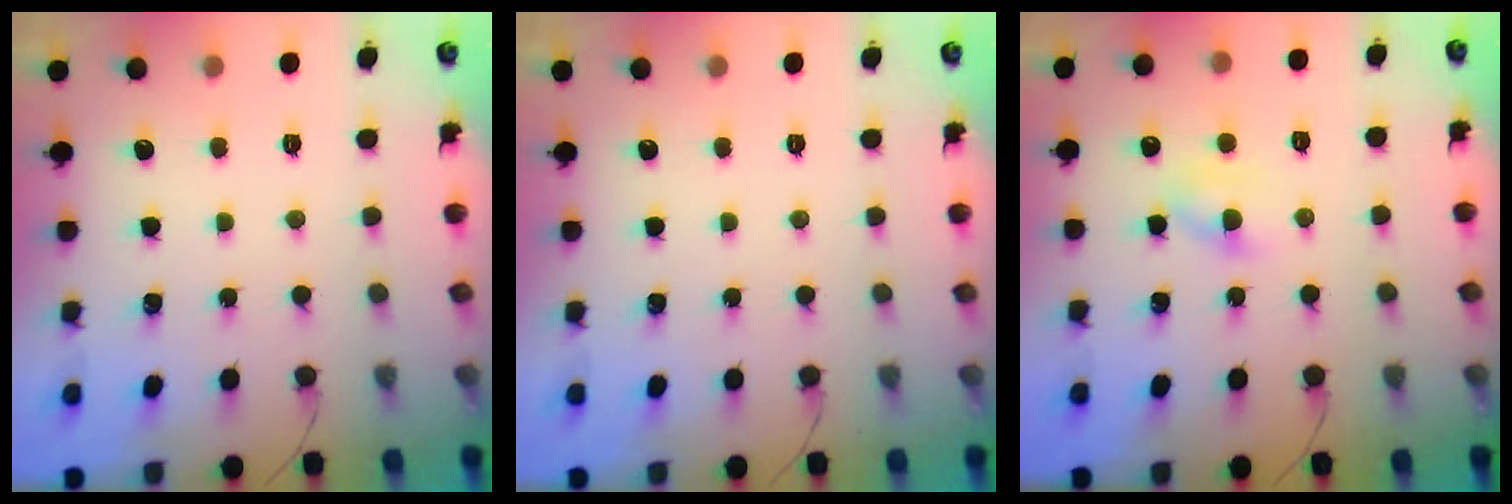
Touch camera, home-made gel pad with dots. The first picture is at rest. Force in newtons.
{"total": 0.0}
{"total": 3.4, "press": 3.2, "slide": 1.1}